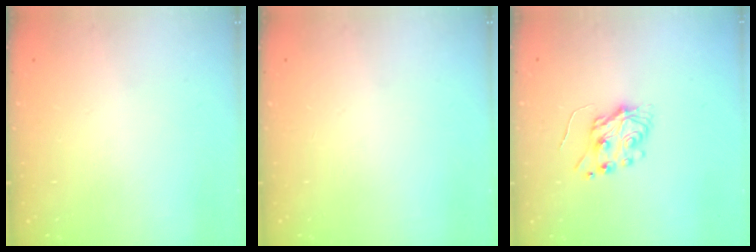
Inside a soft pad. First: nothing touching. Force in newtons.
{"total": 0.0}
{"total": 6.0, "press": 6.0, "slide": 0.6}